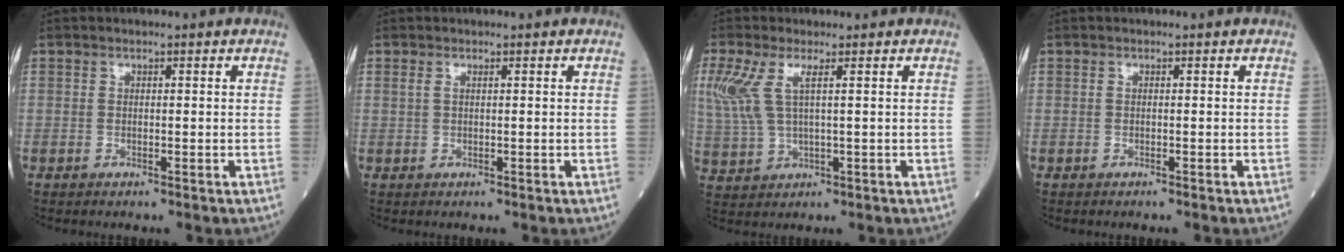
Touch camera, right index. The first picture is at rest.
{"total": 0.6, "force": [0.4, 0.1, 0.5], "torque": [-0.018, 0.008, 0.010]}
{"total": 6.4, "force": [2.2, 1.8, 5.8], "torque": [-0.164, 0.011, 0.053]}
{"total": 0.0}